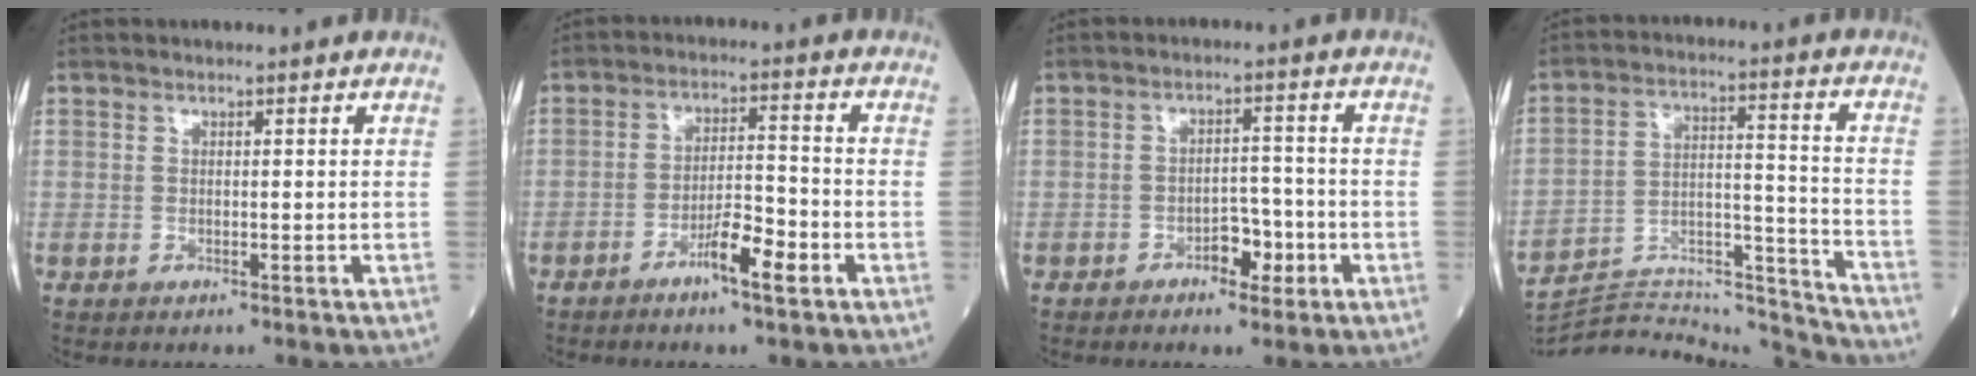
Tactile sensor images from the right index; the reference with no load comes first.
{"total": 5.8, "force": [-3.3, 0.8, 4.7], "torque": [-0.082, 0.004, -0.060]}
{"total": 4.1, "force": [-2.1, 2.2, 2.8], "torque": [-0.033, 0.009, -0.031]}
{"total": 21.5, "force": [-21.2, 0.7, 3.3], "torque": [-0.073, 0.033, -0.320]}